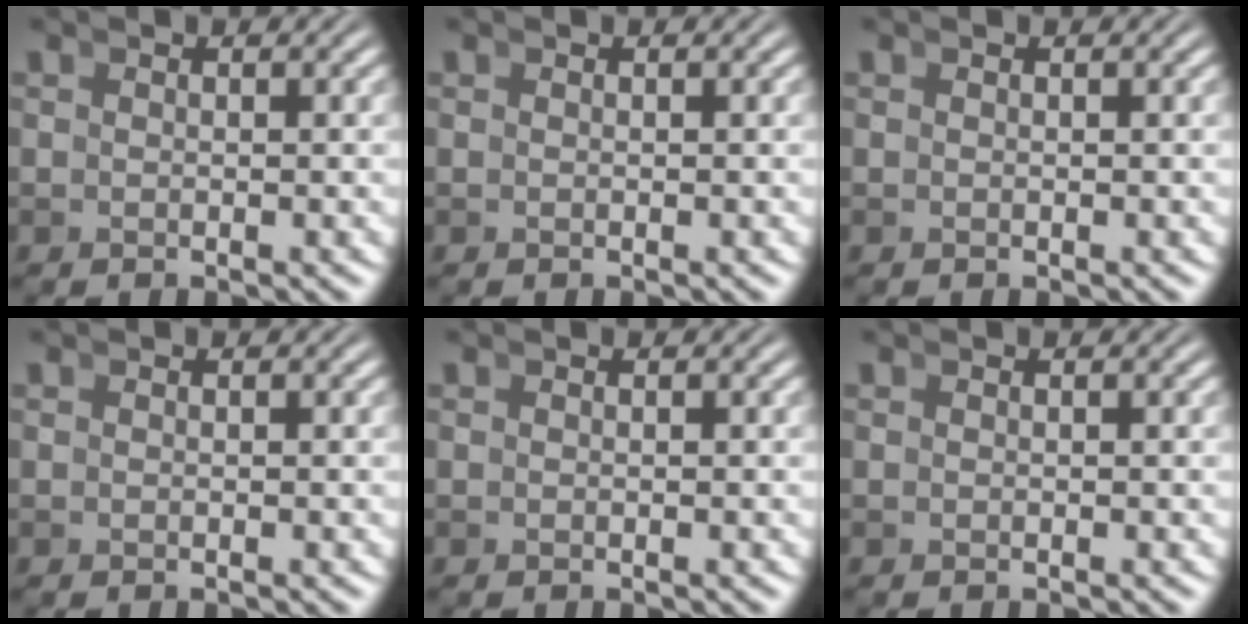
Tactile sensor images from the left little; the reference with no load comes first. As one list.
[{"total": 0.0}, {"total": 0.0}, {"total": 0.0}, {"total": 0.0}, {"total": 0.0}]